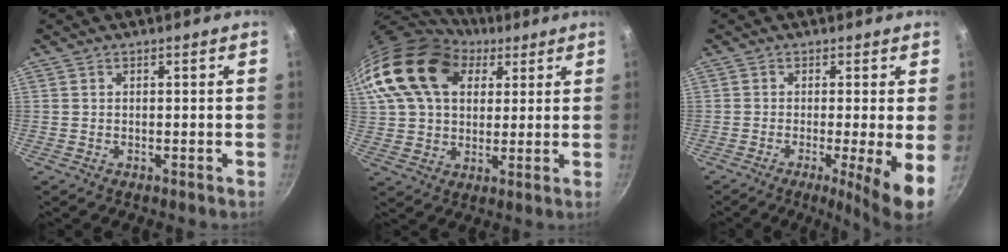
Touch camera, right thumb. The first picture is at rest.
{"total": 22.4, "force": [9.1, 15.4, 13.5], "torque": [-0.250, 0.008, 0.158]}
{"total": 8.3, "force": [-1.7, 0.6, 8.1], "torque": [-0.115, -0.008, -0.025]}